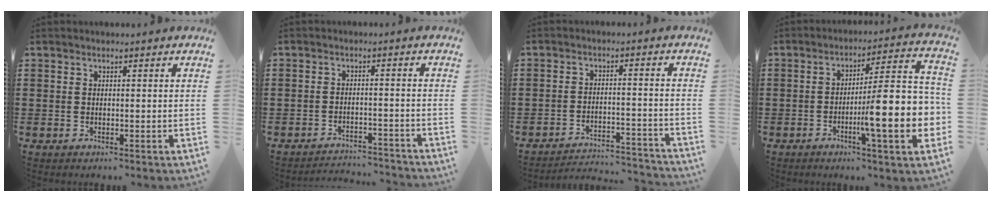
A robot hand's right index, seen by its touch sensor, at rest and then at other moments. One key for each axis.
{"total": 3.2, "fx": -3.2, "fy": 0.2, "fz": -0.1, "tx": -0.006, "ty": -0.001, "tz": -0.068}
{"total": 3.5, "fx": -3.4, "fy": 0.5, "fz": 0.7, "tx": -0.018, "ty": 0.002, "tz": -0.073}
{"total": 14.1, "fx": -3.1, "fy": 2.4, "fz": 13.5, "tx": -0.199, "ty": -0.024, "tz": -0.056}